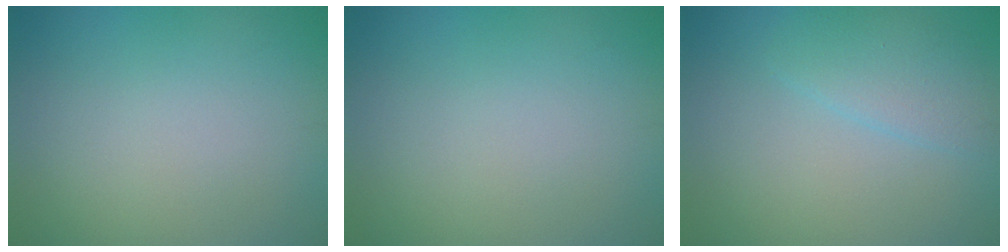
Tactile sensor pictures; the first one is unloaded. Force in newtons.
{"total": 0.0}
{"total": 2.7, "press": 2.7, "slide": 0.1}